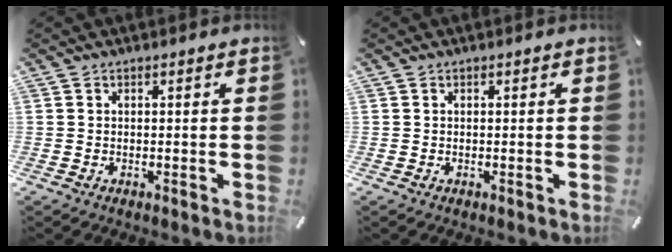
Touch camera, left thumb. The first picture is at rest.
{"total": 0.0}